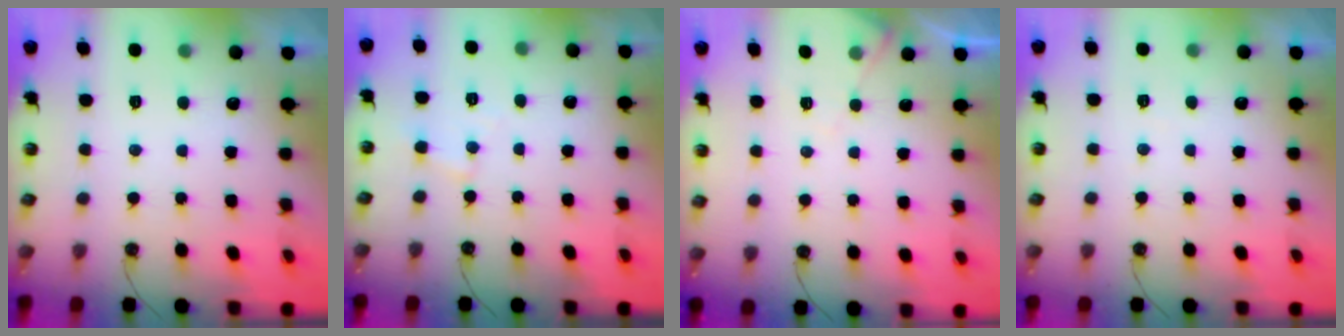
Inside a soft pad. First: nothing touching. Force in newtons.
{"total": 5.2, "press": 5.2, "slide": 0.7}
{"total": 5.6, "press": 5.6, "slide": 0.9}
{"total": 2.7, "press": 2.7, "slide": 0.5}